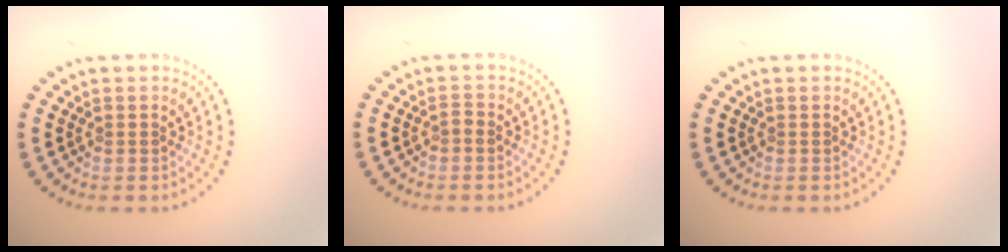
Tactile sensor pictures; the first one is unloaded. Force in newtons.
{"total": 0.6, "press": 0.5, "slide": 0.1}
{"total": 0.0}